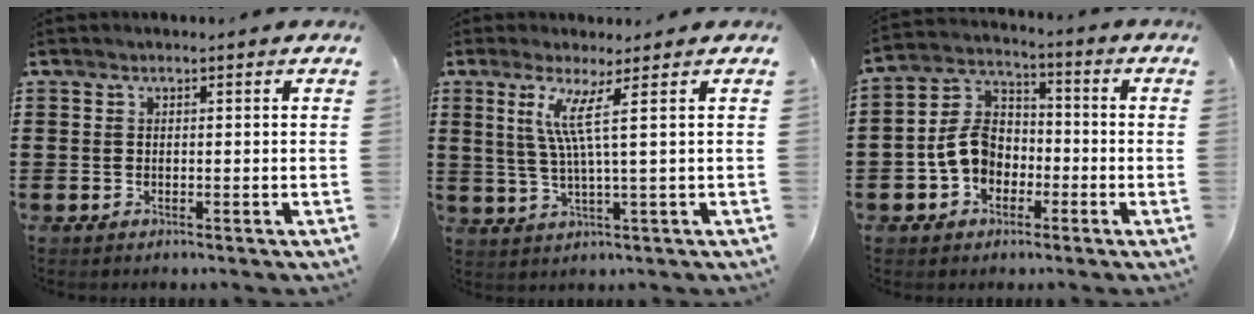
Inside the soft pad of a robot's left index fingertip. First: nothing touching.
{"total": 6.2, "force": [1.9, -0.6, 5.9], "torque": [-0.122, -0.011, 0.029]}
{"total": 8.1, "force": [-2.3, 6.3, 4.6], "torque": [-0.125, 0.015, -0.050]}